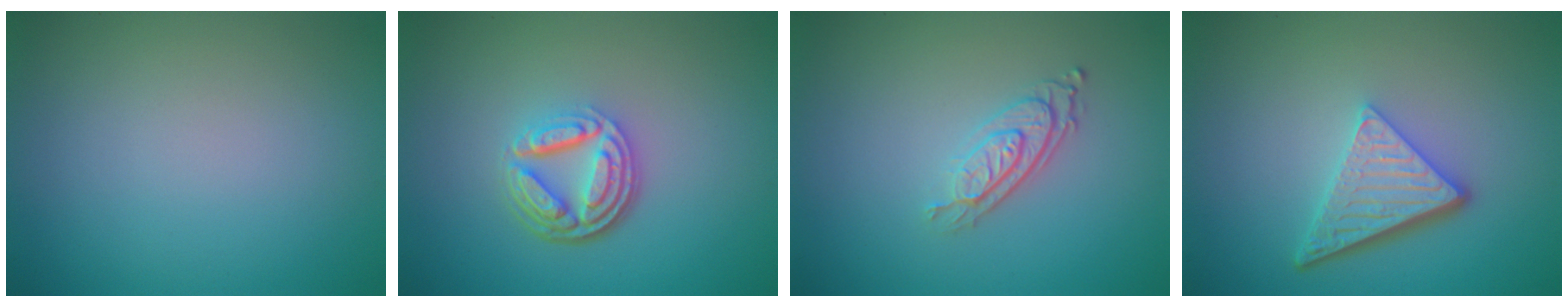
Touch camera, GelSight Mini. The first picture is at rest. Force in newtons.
{"total": 5.1, "press": 3.6, "slide": 3.6}
{"total": 2.8, "press": 2.0, "slide": 1.8}
{"total": 4.8, "press": 3.4, "slide": 3.4}